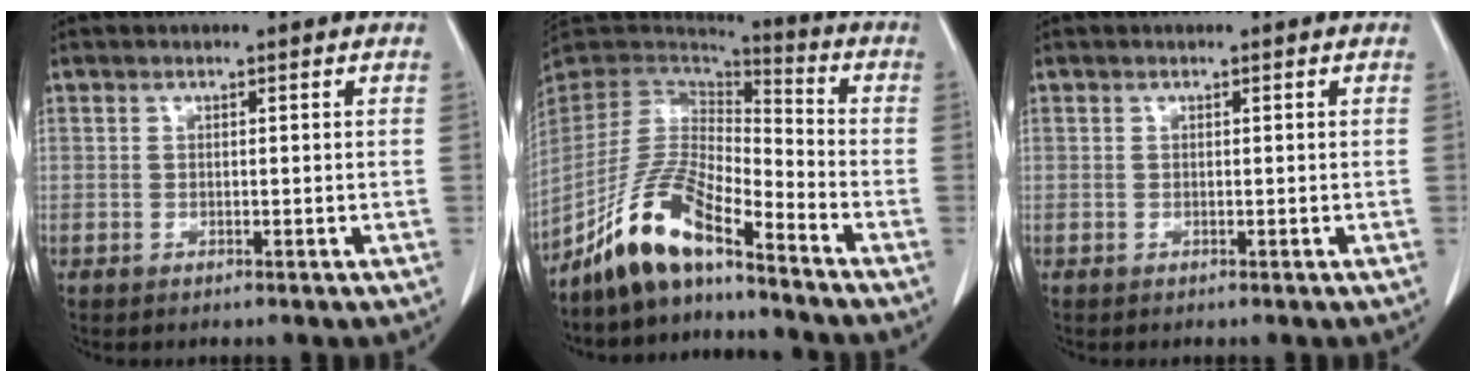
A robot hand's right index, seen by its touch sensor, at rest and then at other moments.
{"total": 11.9, "force": [-8.8, 2.6, 7.5], "torque": [-0.159, 0.013, -0.168]}
{"total": 0.0}